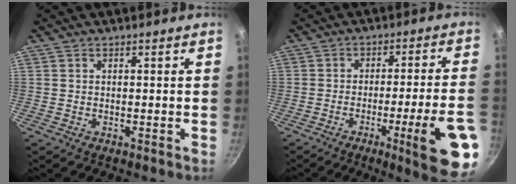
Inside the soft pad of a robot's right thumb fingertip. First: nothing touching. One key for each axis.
{"total": 15.5, "fx": -6.4, "fy": 1.6, "fz": 14.0, "tx": -0.180, "ty": 0.026, "tz": -0.084}